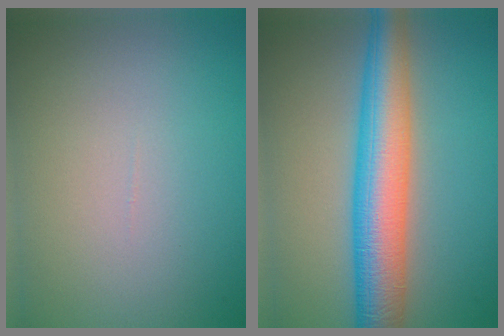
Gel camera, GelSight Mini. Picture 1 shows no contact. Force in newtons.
{"total": 7.9, "press": 7.9, "slide": 0.3}